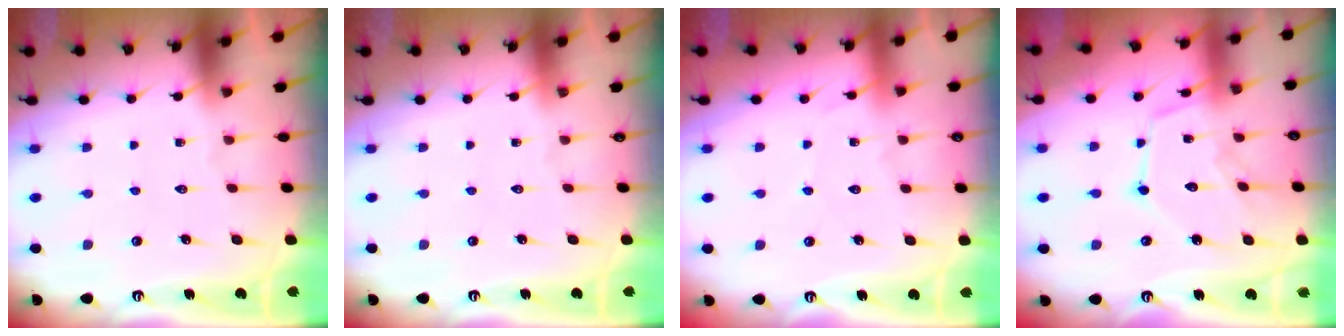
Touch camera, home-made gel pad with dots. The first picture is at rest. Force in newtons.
{"total": 0.0}
{"total": 2.6, "press": 2.5, "slide": 0.3}
{"total": 12.9, "press": 12.8, "slide": 1.2}